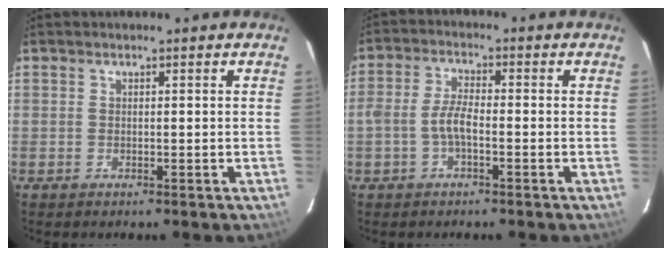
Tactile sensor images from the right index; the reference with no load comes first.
{"total": 4.1, "force": [-1.7, 1.4, 3.4], "torque": [-0.079, 0.012, -0.035]}